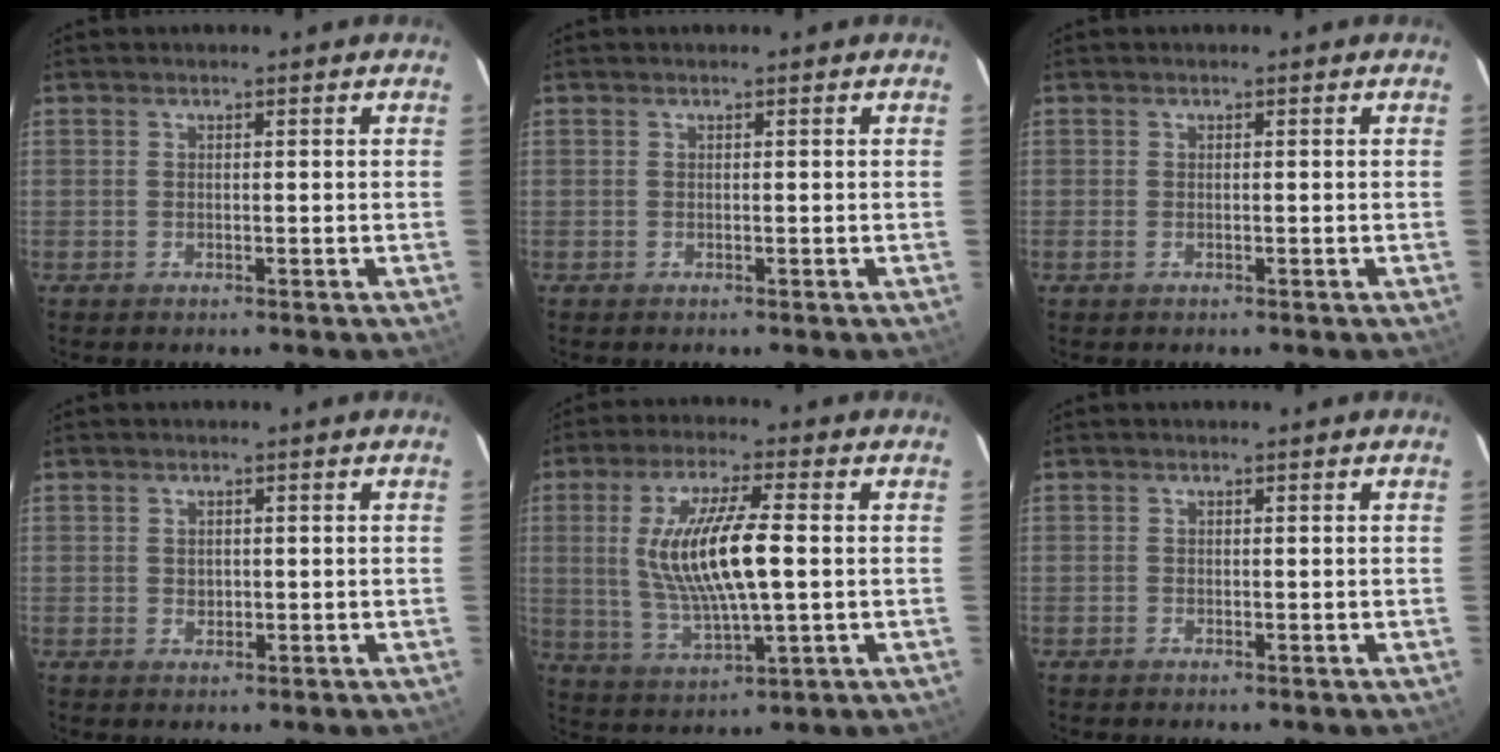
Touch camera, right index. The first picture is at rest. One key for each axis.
{"total": 0.0}
{"total": 0.7, "fx": -0.3, "fy": 0.4, "fz": 0.5, "tx": -0.010, "ty": -0.002, "tz": -0.006}
{"total": 1.2, "fx": 0.1, "fy": 1.1, "fz": 0.5, "tx": -0.006, "ty": 0.000, "tz": 0.002}
{"total": 14.1, "fx": 0.9, "fy": 3.2, "fz": 13.7, "tx": -0.264, "ty": -0.007, "tz": 0.028}
{"total": 0.0}